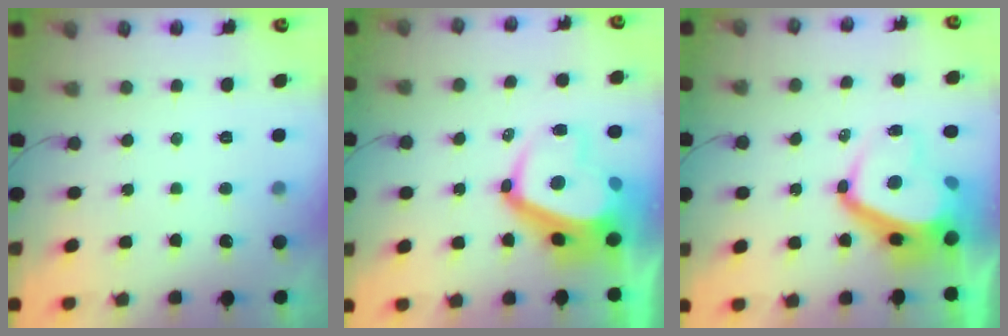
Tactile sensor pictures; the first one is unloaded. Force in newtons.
{"total": 10.8, "press": 10.8, "slide": 1.3}
{"total": 9.0, "press": 9.0, "slide": 0.5}